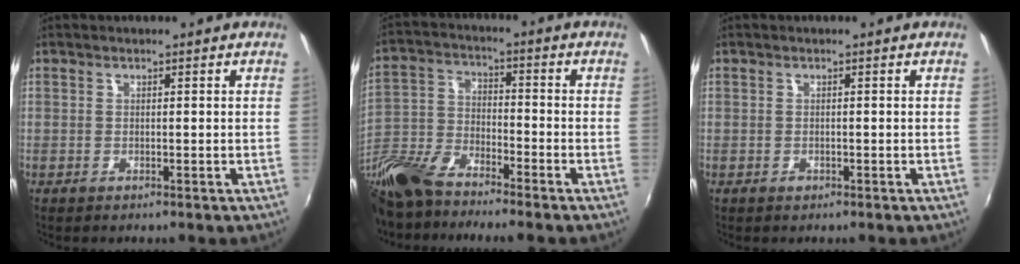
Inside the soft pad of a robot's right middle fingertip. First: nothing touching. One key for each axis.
{"total": 14.5, "fx": -11.5, "fy": 4.4, "fz": 7.7, "tx": -0.182, "ty": -0.016, "tz": -0.232}
{"total": 0.9, "fx": -0.6, "fy": 0.7, "fz": 0.3, "tx": -0.004, "ty": -0.003, "tz": -0.009}